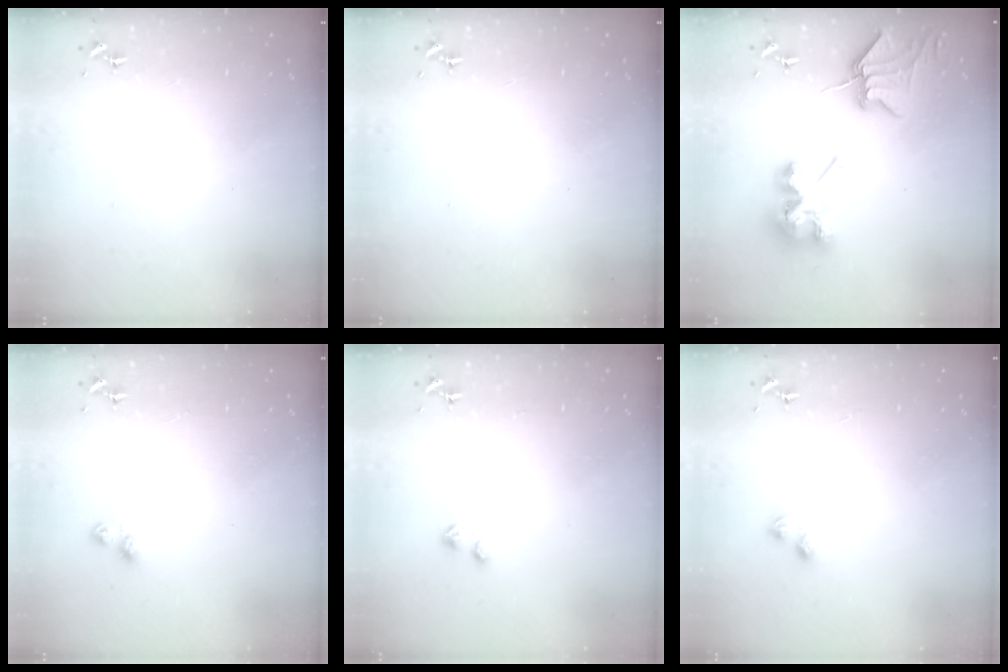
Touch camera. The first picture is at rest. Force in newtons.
{"total": 0.0}
{"total": 10.1, "press": 10.0, "slide": 1.4}
{"total": 4.9, "press": 4.8, "slide": 0.7}
{"total": 3.0, "press": 3.0, "slide": 0.5}
{"total": 3.2, "press": 3.2, "slide": 0.4}